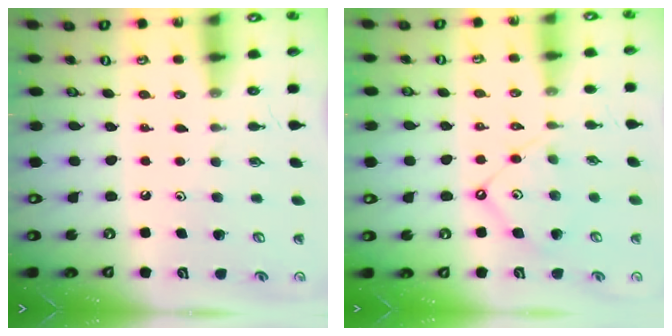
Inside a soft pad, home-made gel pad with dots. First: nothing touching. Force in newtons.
{"total": 7.8, "press": 7.8, "slide": 0.8}